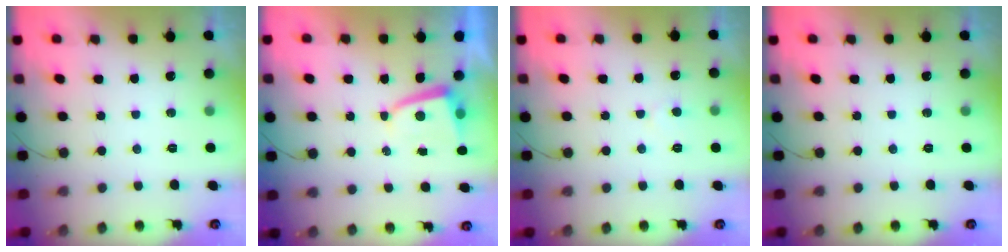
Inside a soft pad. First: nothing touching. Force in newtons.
{"total": 2.6, "press": 2.6, "slide": 0.4}
{"total": 3.0, "press": 3.0, "slide": 0.2}
{"total": 0.0}